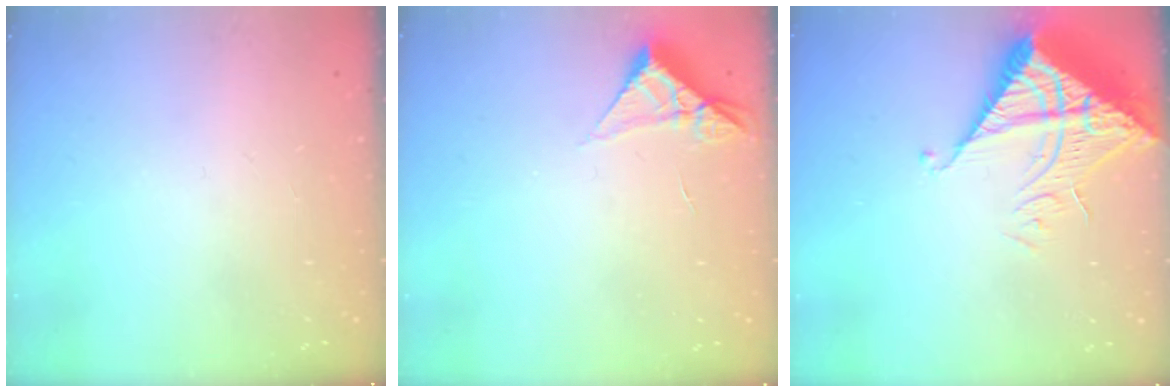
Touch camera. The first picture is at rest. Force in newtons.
{"total": 5.2, "press": 5.2, "slide": 0.3}
{"total": 12.1, "press": 12.0, "slide": 1.3}